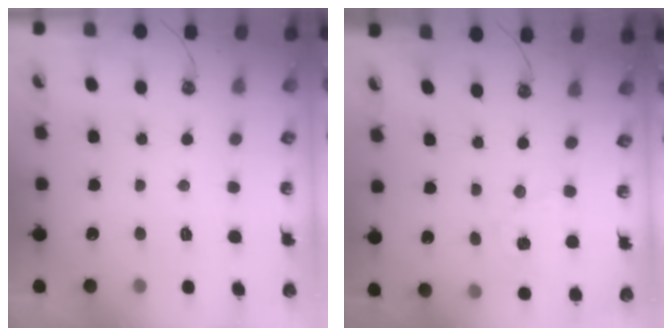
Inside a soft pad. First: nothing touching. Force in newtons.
{"total": 2.9, "press": 2.9, "slide": 0.4}